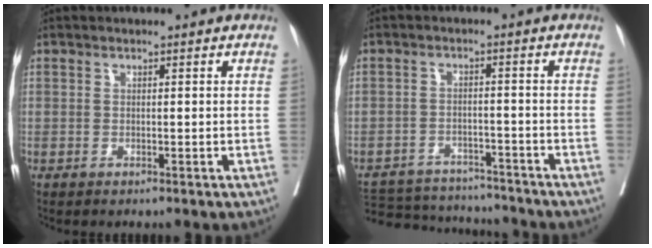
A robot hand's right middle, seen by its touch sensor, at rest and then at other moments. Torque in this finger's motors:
{"motor_torque": [-0.17, -0.59, -0.49, -0.21]}